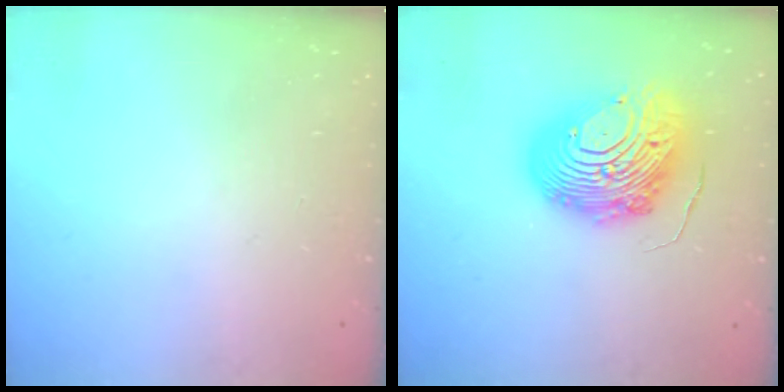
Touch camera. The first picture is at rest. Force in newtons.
{"total": 16.1, "press": 16.0, "slide": 1.8}